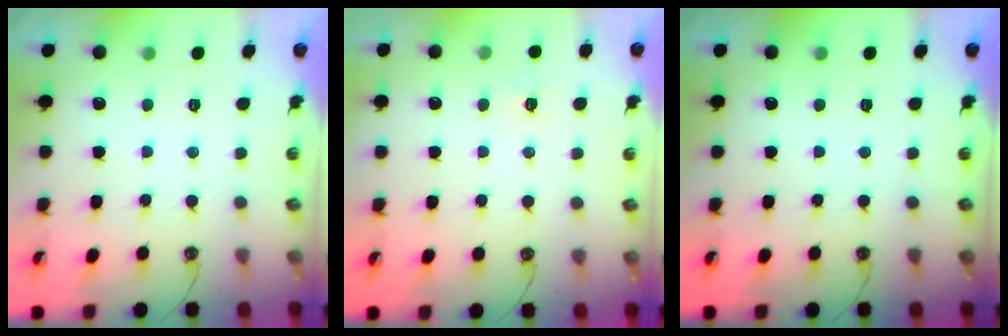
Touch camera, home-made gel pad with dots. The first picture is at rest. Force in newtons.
{"total": 5.5, "press": 5.5, "slide": 0.5}
{"total": 0.0}